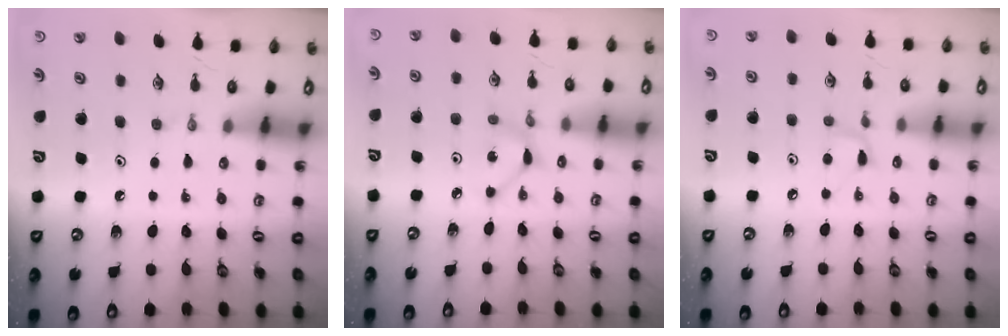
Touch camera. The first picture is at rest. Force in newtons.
{"total": 2.1, "press": 2.1, "slide": 0.1}
{"total": 5.8, "press": 5.8, "slide": 0.6}